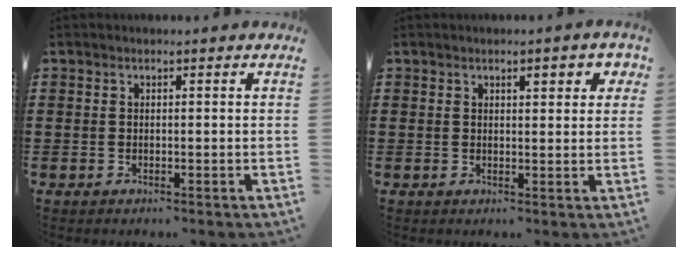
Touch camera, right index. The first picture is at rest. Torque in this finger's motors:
{"motor_torque": [0.17, -0.01, 0.09, 0.03]}